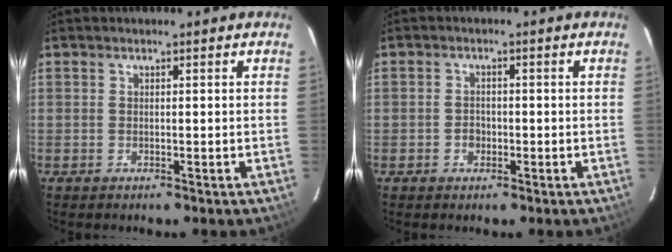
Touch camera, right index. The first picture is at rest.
{"total": 2.1, "force": [-0.7, 1.8, 0.9], "torque": [-0.017, 0.006, -0.010]}